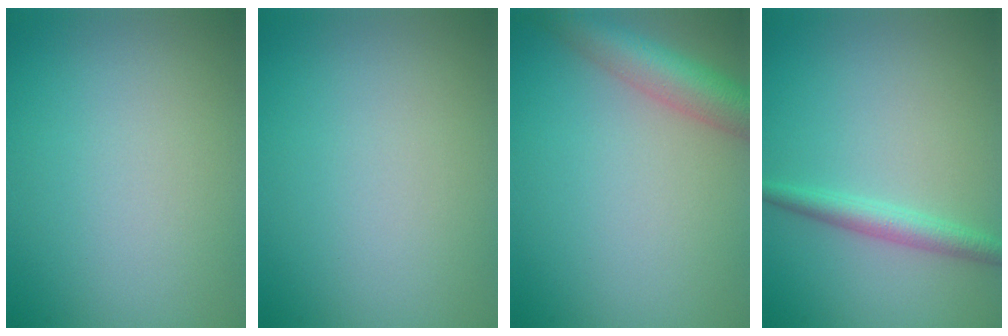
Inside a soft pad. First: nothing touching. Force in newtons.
{"total": 0.0}
{"total": 5.0, "press": 5.0, "slide": 0.2}
{"total": 2.3, "press": 2.3, "slide": 0.0}